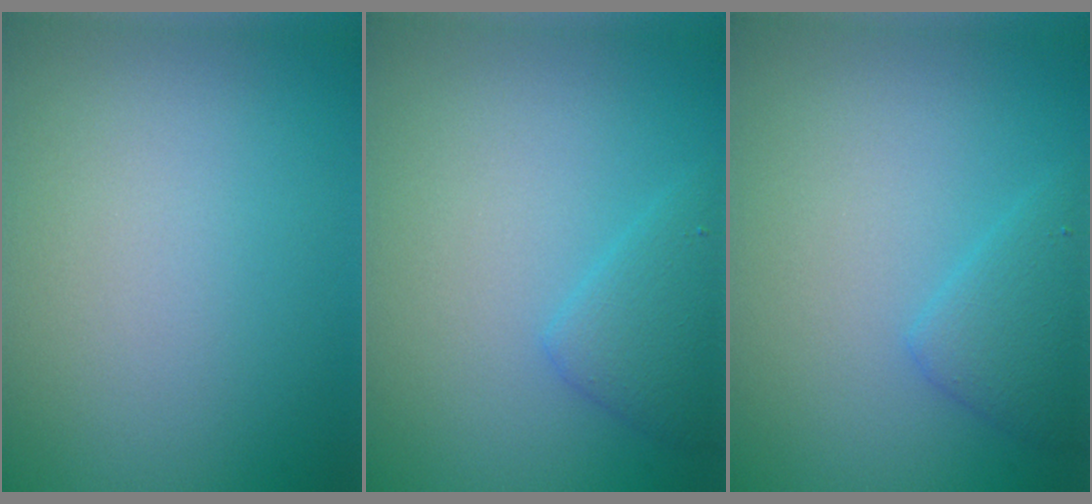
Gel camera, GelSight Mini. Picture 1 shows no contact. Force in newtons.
{"total": 2.4, "press": 2.4, "slide": 0.1}
{"total": 2.4, "press": 2.4, "slide": 0.1}